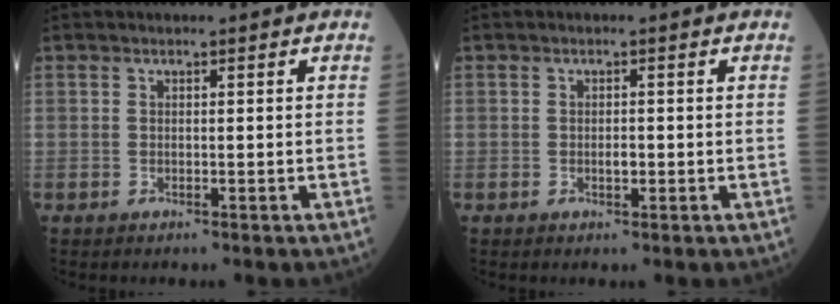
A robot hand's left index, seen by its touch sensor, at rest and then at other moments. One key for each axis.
{"total": 1.4, "fx": -0.4, "fy": 0.6, "fz": 1.2, "tx": -0.022, "ty": 0.001, "tz": -0.005}